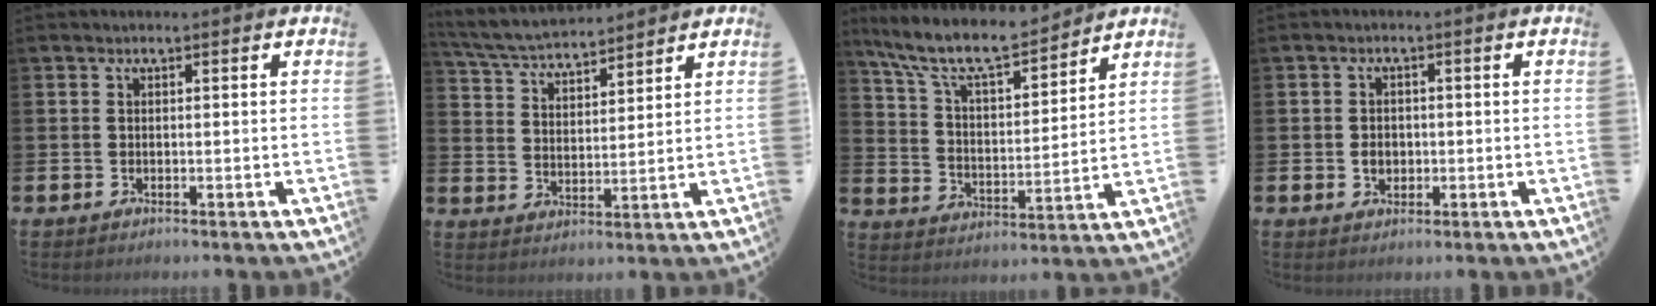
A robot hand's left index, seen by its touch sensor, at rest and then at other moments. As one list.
[{"total": 5.4, "force": [5.3, 0.7, 0.8], "torque": [-0.044, -0.031, 0.093]}, {"total": 10.1, "force": [9.1, 2.2, 3.9], "torque": [-0.109, -0.057, 0.157]}, {"total": 2.2, "force": [-0.3, 1.8, 1.3], "torque": [-0.018, 0.004, -0.010]}]